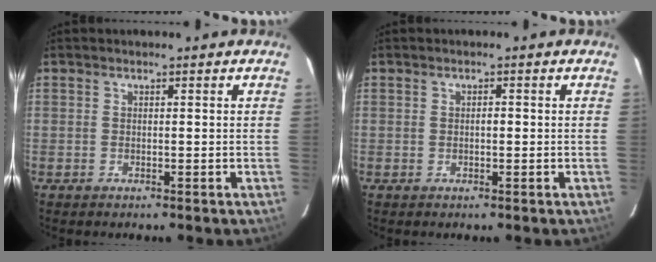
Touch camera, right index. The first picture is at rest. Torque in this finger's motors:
{"motor_torque": [0.16, 0.10, 0.00, 0.03]}